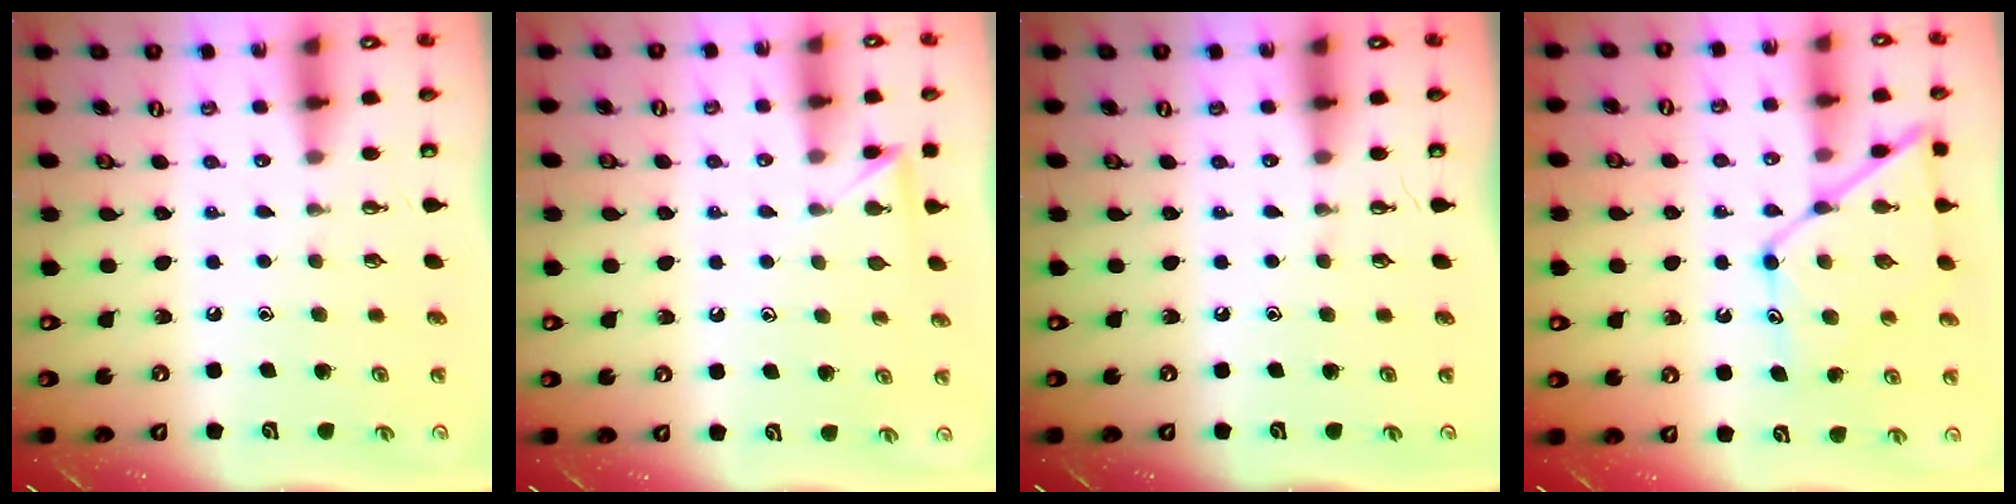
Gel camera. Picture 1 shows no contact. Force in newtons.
{"total": 3.9, "press": 3.9, "slide": 0.3}
{"total": 0.0}
{"total": 13.6, "press": 13.6, "slide": 1.1}